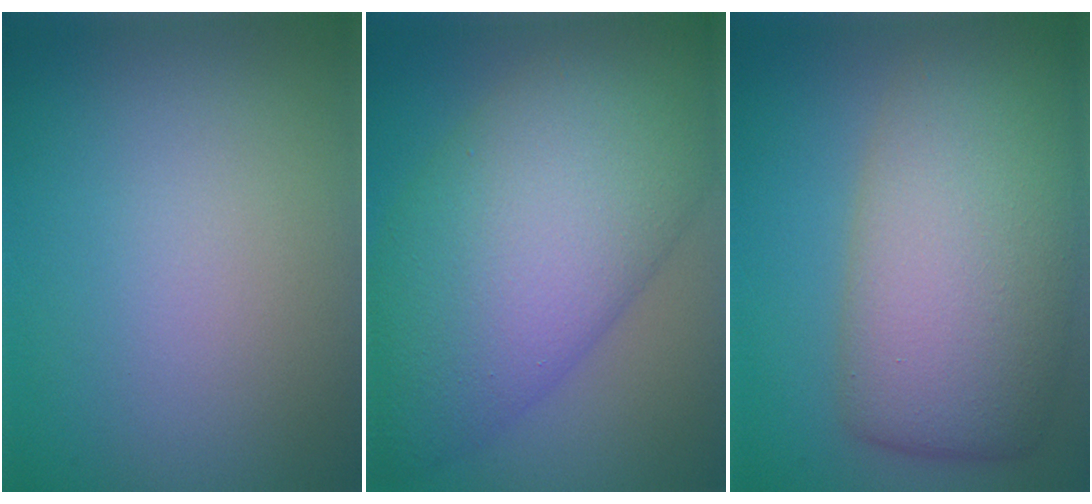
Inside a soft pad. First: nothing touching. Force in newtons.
{"total": 13.0, "press": 13.0, "slide": 0.2}
{"total": 11.0, "press": 11.0, "slide": 0.6}